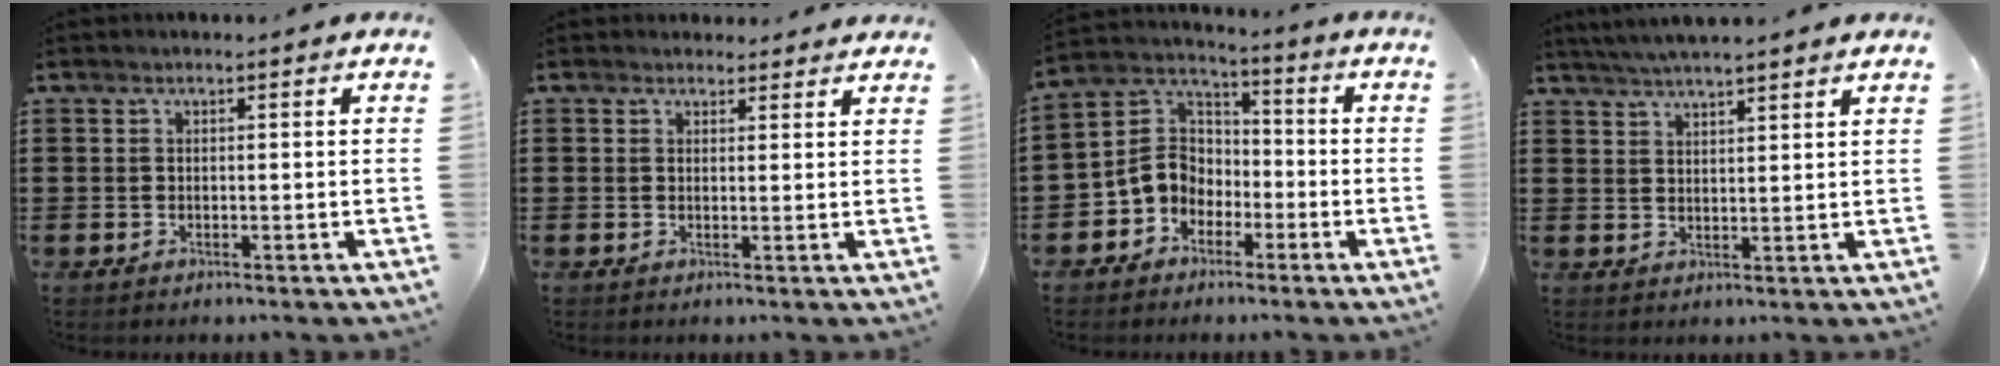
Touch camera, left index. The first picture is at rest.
{"total": 2.0, "force": [1.7, 1.1, -0.1], "torque": [0.004, 0.001, 0.031]}
{"total": 7.5, "force": [-2.7, 6.6, 2.5], "torque": [-0.086, 0.016, -0.060]}
{"total": 3.7, "force": [3.5, -0.4, 1.1], "torque": [-0.032, -0.008, 0.063]}